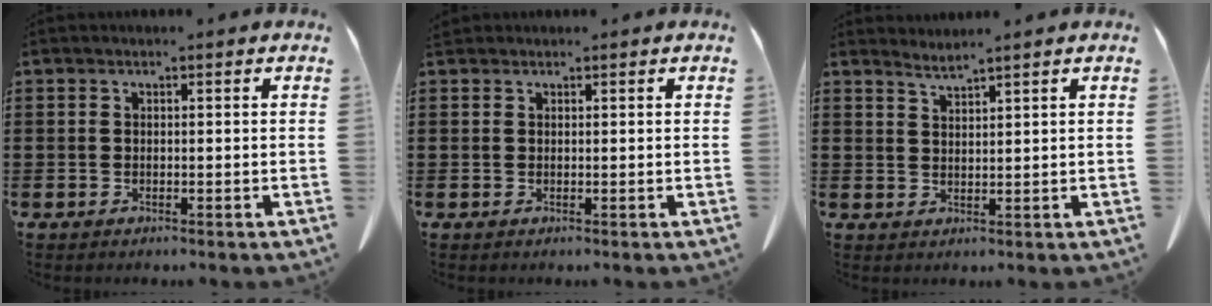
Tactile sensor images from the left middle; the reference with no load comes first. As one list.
[{"total": 0.7, "force": [0.6, 0.2, 0.1], "torque": [-0.005, 0.001, 0.013]}, {"total": 1.7, "force": [1.6, -0.2, 0.2], "torque": [-0.008, -0.002, 0.032]}]